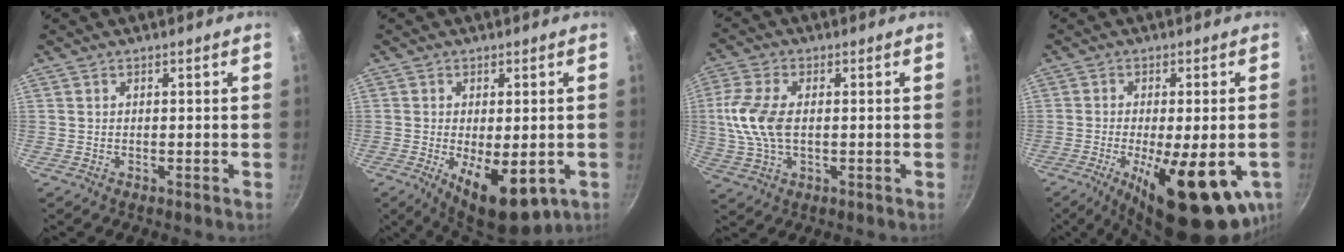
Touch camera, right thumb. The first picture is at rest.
{"total": 11.3, "force": [-3.2, 5.0, 9.6], "torque": [-0.127, -0.012, -0.032]}
{"total": 10.0, "force": [0.3, 5.7, 8.3], "torque": [-0.175, 0.006, 0.000]}
{"total": 20.4, "force": [-6.8, 6.5, 18.0], "torque": [-0.244, -0.014, -0.090]}